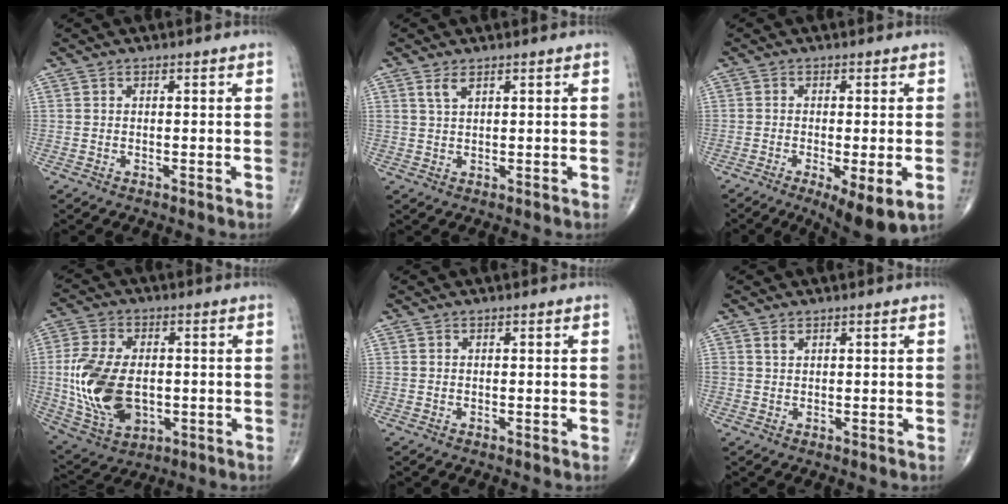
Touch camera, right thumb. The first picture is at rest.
{"total": 1.9, "force": [1.3, 0.7, 1.3], "torque": [-0.026, -0.002, 0.032]}
{"total": 9.5, "force": [-3.8, 2.6, 8.3], "torque": [-0.129, -0.015, -0.057]}
{"total": 16.3, "force": [-1.0, 10.1, 12.7], "torque": [-0.252, -0.007, -0.004]}
{"total": 0.0}
{"total": 0.9, "force": [0.7, 0.4, 0.3], "torque": [-0.001, -0.002, 0.014]}